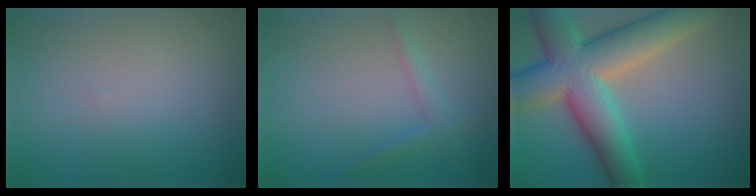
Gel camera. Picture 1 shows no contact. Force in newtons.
{"total": 1.5, "press": 1.5, "slide": 0.1}
{"total": 11.4, "press": 11.4, "slide": 0.7}